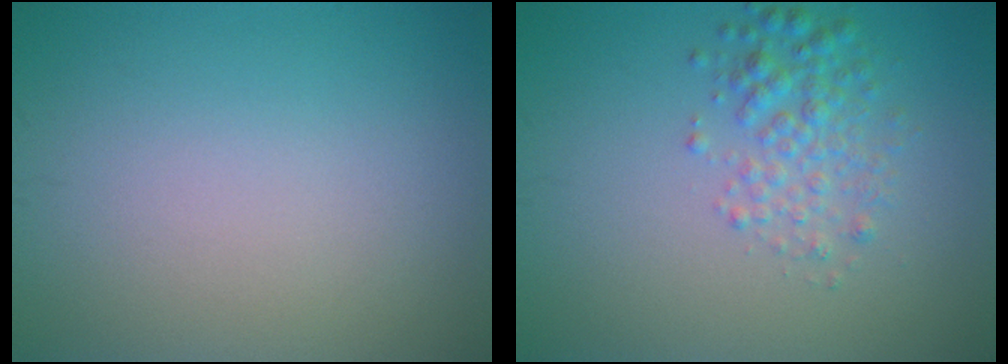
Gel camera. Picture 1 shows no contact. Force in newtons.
{"total": 2.8, "press": 2.8, "slide": 0.0}